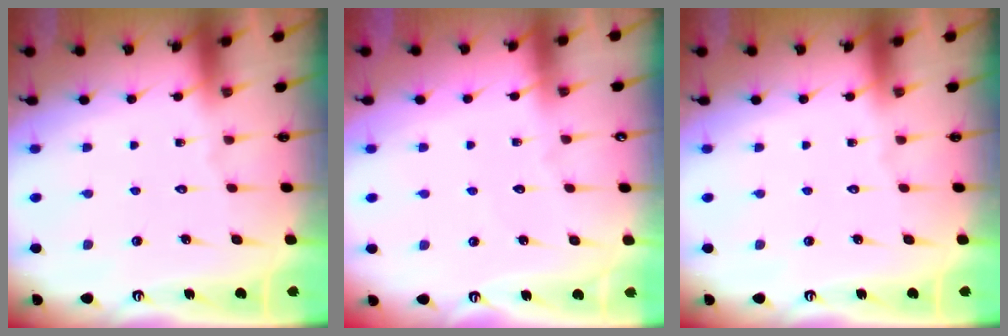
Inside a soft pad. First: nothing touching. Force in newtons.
{"total": 2.1, "press": 2.1, "slide": 0.1}
{"total": 0.0}